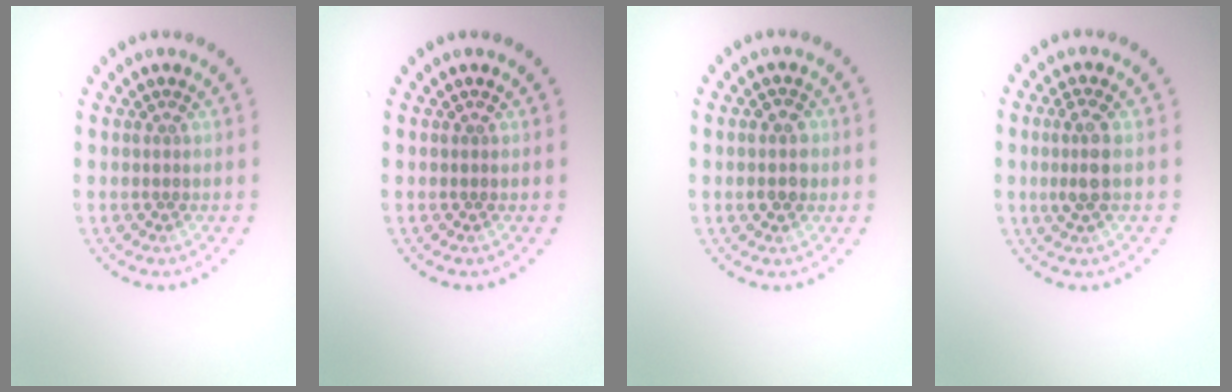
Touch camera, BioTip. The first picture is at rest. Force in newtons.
{"total": 0.0}
{"total": 2.6, "press": 2.6, "slide": 0.1}
{"total": 2.4, "press": 2.2, "slide": 1.0}